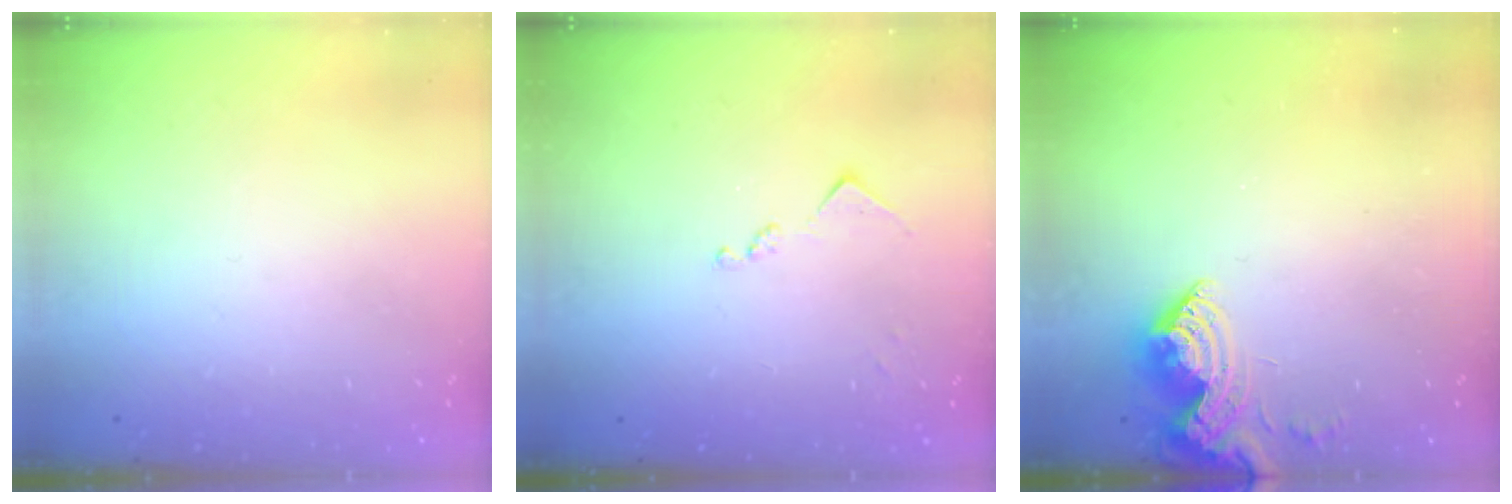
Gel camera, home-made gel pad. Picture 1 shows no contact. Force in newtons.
{"total": 7.8, "press": 7.7, "slide": 0.5}
{"total": 8.8, "press": 8.8, "slide": 0.9}